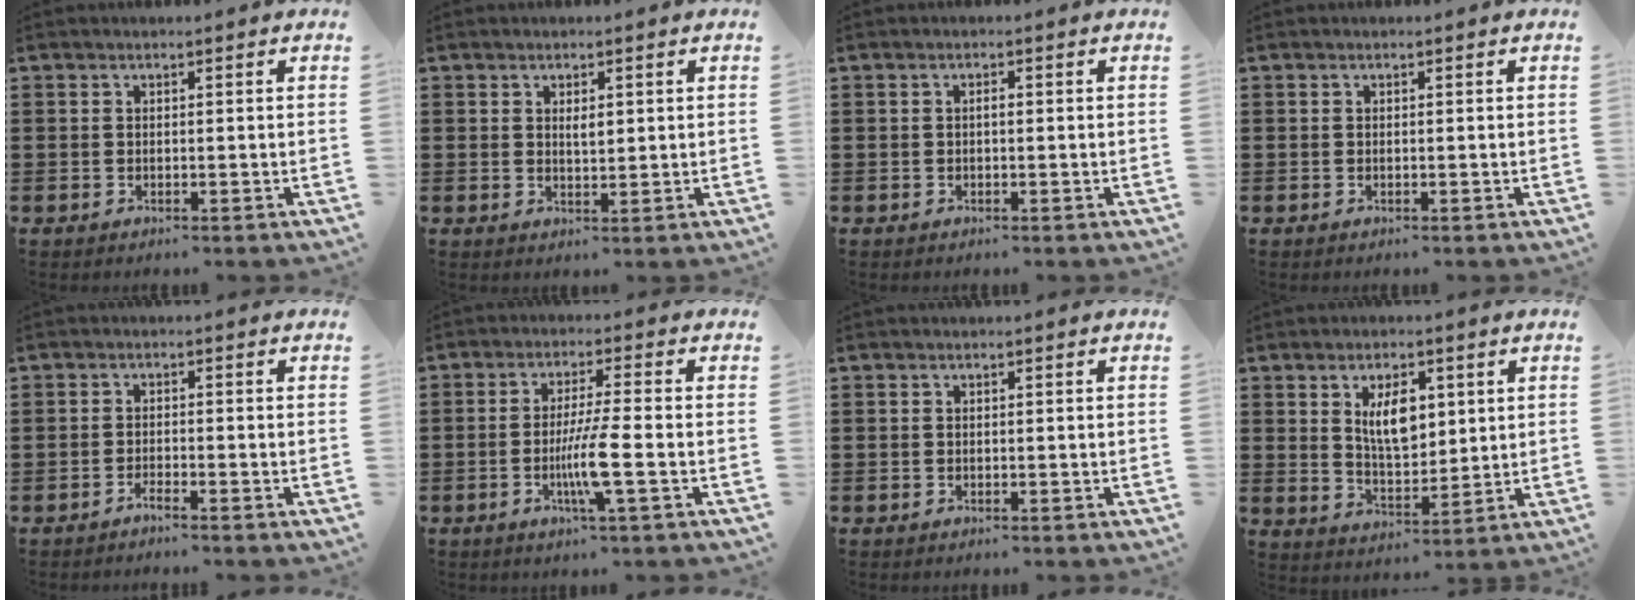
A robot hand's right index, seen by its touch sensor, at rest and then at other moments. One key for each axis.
{"total": 1.8, "fx": 0.5, "fy": 0.7, "fz": 1.6, "tx": -0.024, "ty": 0.001, "tz": 0.006}
{"total": 0.8, "fx": -0.1, "fy": 0.2, "fz": 0.8, "tx": -0.016, "ty": -0.002, "tz": -0.001}
{"total": 0.0}
{"total": 1.4, "fx": -1.3, "fy": -0.2, "fz": 0.4, "tx": -0.009, "ty": -0.001, "tz": -0.025}
{"total": 6.7, "fx": -1.9, "fy": -0.3, "fz": 6.4, "tx": -0.129, "ty": -0.021, "tz": -0.040}
{"total": 0.0}
{"total": 6.9, "fx": 2.3, "fy": 3.3, "fz": 5.6, "tx": -0.104, "ty": 0.003, "tz": 0.035}